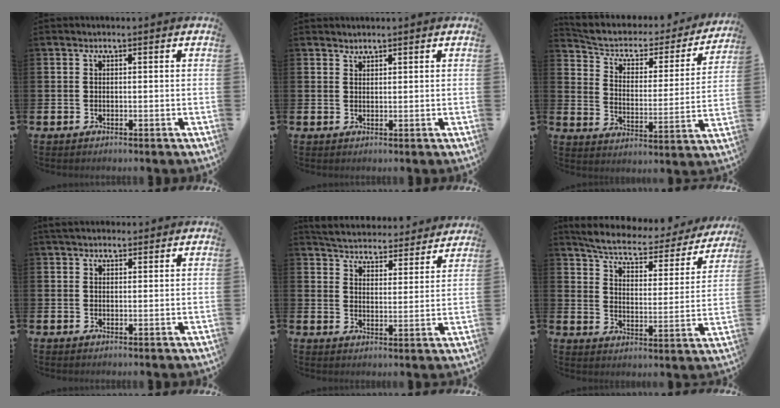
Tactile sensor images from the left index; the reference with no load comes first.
{"total": 1.3, "force": [1.3, 0.3, -0.1], "torque": [0.014, -0.003, 0.022]}
{"total": 5.8, "force": [4.9, 2.5, 1.7], "torque": [-0.062, -0.038, 0.078]}
{"total": 2.5, "force": [2.3, 0.9, 0.5], "torque": [-0.005, -0.002, 0.040]}
{"total": 5.0, "force": [5.0, 0.7, 0.0], "torque": [-0.017, -0.045, 0.083]}
{"total": 6.0, "force": [5.3, 1.4, 2.3], "torque": [-0.071, -0.038, 0.085]}